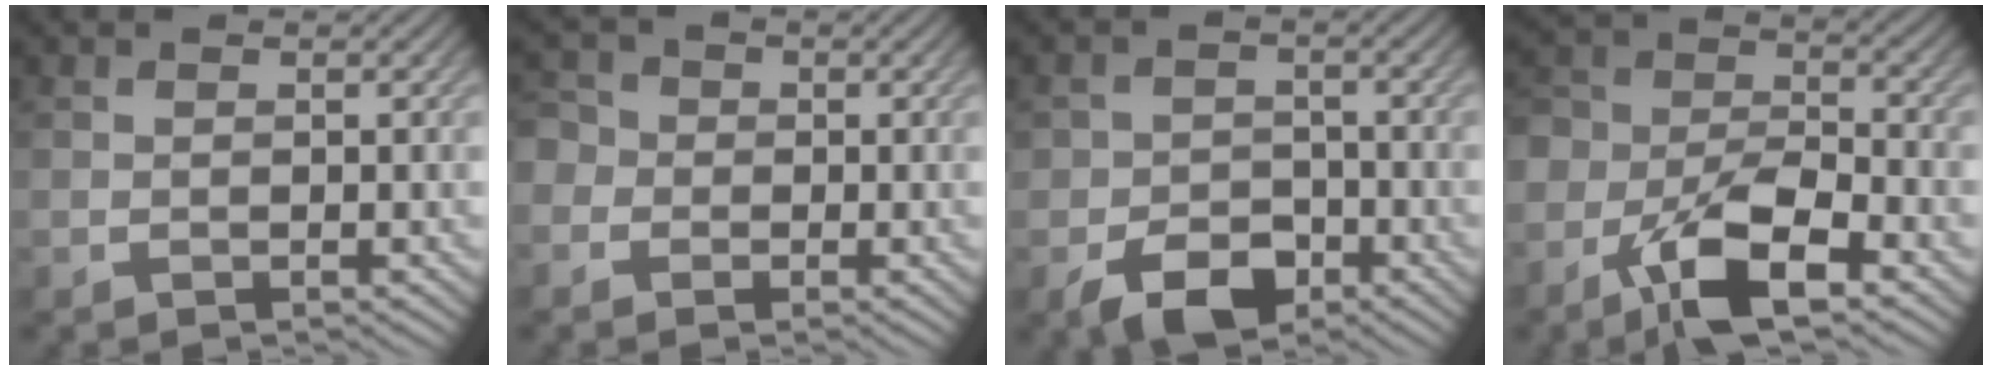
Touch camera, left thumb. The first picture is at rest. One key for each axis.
{"total": 3.5, "fx": -1.0, "fy": 3.3, "fz": 0.8, "tx": -0.024, "ty": 0.006, "tz": -0.038}
{"total": 5.9, "fx": -3.5, "fy": 3.8, "fz": 2.9, "tx": -0.050, "ty": -0.007, "tz": -0.067}
{"total": 9.9, "fx": -5.9, "fy": 4.3, "fz": 6.6, "tx": -0.123, "ty": 0.000, "tz": -0.120}